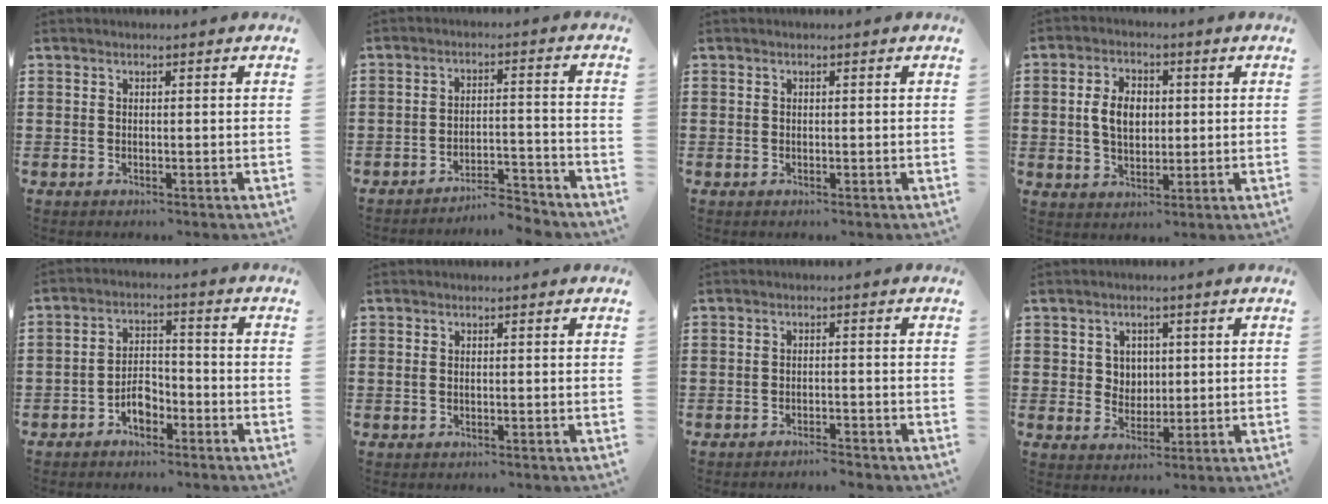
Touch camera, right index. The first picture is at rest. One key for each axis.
{"total": 5.0, "fx": -4.9, "fy": -0.1, "fz": 0.9, "tx": -0.019, "ty": -0.001, "tz": -0.100}
{"total": 0.0}
{"total": 5.6, "fx": 0.3, "fy": 3.7, "fz": 4.3, "tx": -0.096, "ty": 0.006, "tz": -0.003}
{"total": 4.6, "fx": -2.8, "fy": 2.5, "fz": 2.7, "tx": -0.055, "ty": 0.008, "tz": -0.054}
{"total": 0.6, "fx": 0.0, "fy": 0.4, "fz": 0.5, "tx": -0.012, "ty": 0.002, "tz": -0.001}
{"total": 2.0, "fx": -1.9, "fy": -0.3, "fz": 0.2, "tx": -0.006, "ty": 0.000, "tz": -0.040}
{"total": 3.2, "fx": 1.1, "fy": 2.9, "fz": 0.8, "tx": -0.028, "ty": 0.012, "tz": 0.017}